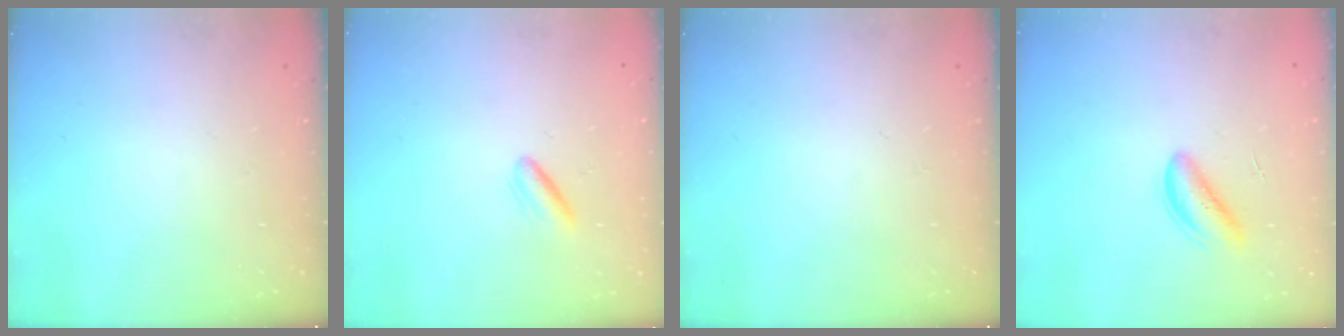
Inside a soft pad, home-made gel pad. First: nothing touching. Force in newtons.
{"total": 2.5, "press": 2.4, "slide": 0.9}
{"total": 0.0}
{"total": 2.7, "press": 2.7, "slide": 0.3}